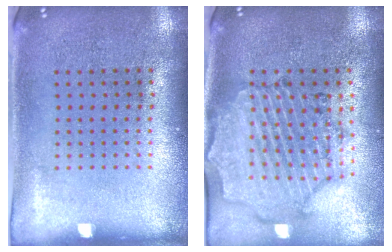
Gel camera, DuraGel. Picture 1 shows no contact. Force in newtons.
{"total": 1.6, "press": 1.6, "slide": 0.4}